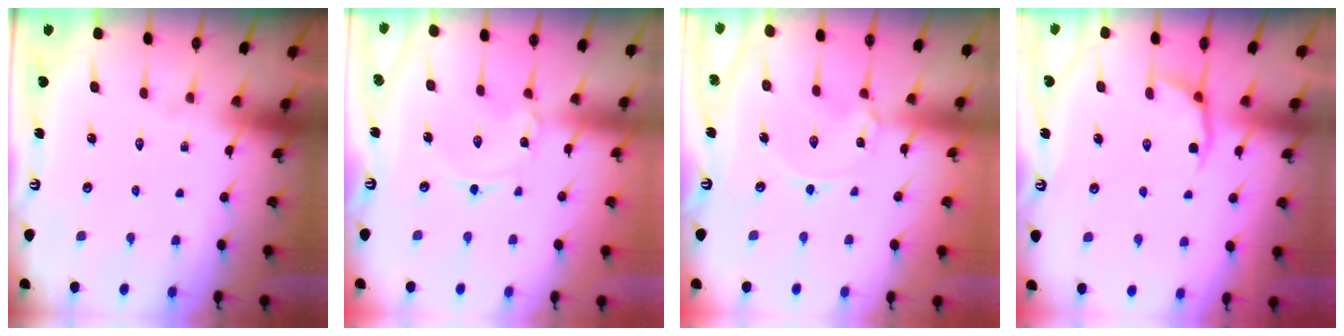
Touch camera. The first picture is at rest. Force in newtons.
{"total": 1.7, "press": 1.7, "slide": 0.1}
{"total": 1.4, "press": 1.3, "slide": 0.1}
{"total": 3.9, "press": 3.0, "slide": 2.5}